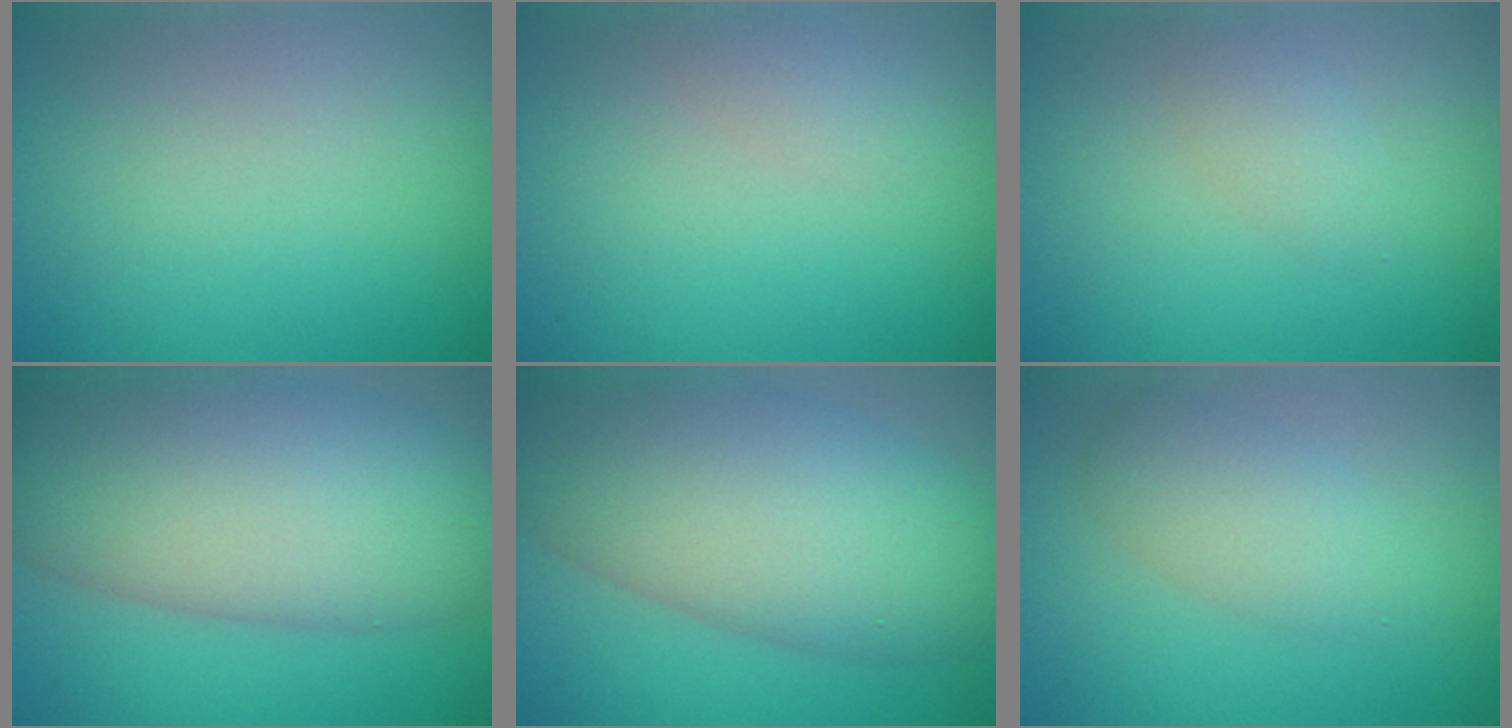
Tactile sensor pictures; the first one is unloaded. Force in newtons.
{"total": 1.4, "press": 1.4, "slide": 0.1}
{"total": 1.6, "press": 1.6, "slide": 0.0}
{"total": 13.0, "press": 13.0, "slide": 0.4}
{"total": 11.6, "press": 11.6, "slide": 0.3}
{"total": 3.4, "press": 3.4, "slide": 0.2}